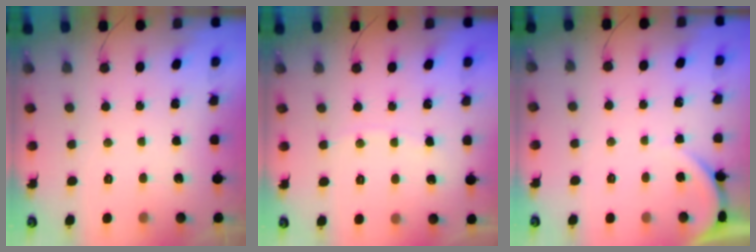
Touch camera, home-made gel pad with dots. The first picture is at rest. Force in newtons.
{"total": 3.1, "press": 3.1, "slide": 0.6}
{"total": 1.6, "press": 1.6, "slide": 0.1}